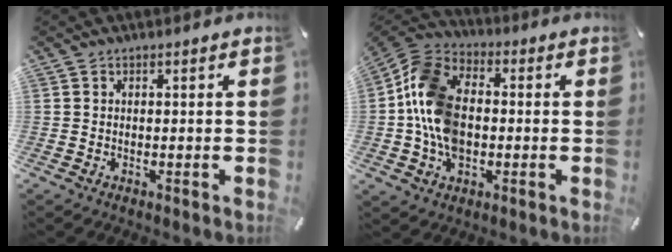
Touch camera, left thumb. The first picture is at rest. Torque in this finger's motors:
{"motor_torque": [0.29, 1.79, 1.46, -0.90, 0.68]}